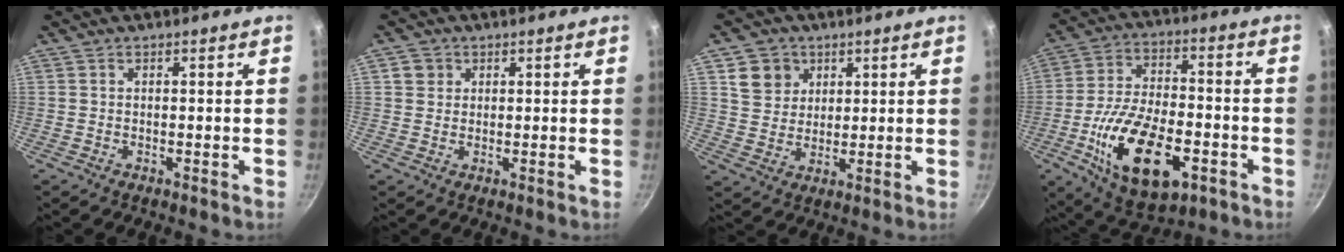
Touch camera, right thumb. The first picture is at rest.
{"total": 2.8, "force": [0.9, 2.6, 0.8], "torque": [0.002, 0.005, 0.012]}
{"total": 7.1, "force": [3.0, 6.2, 2.0], "torque": [-0.002, -0.001, 0.055]}
{"total": 20.3, "force": [-7.1, 10.4, 16.0], "torque": [-0.273, 0.023, -0.115]}